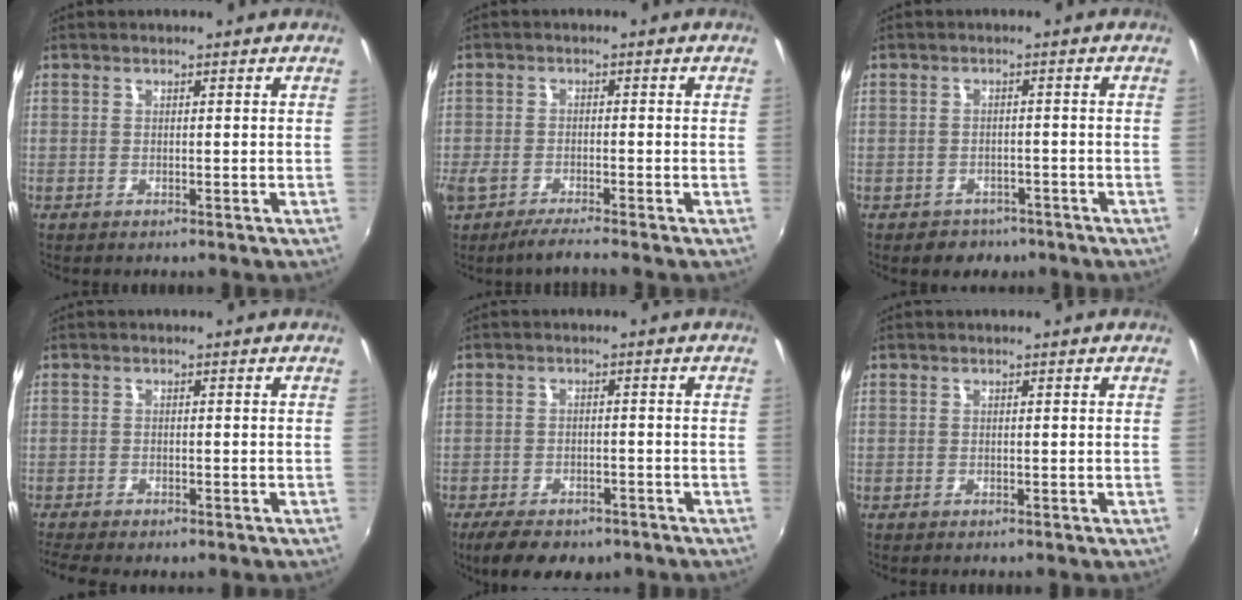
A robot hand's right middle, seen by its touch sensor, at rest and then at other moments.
{"total": 4.9, "force": [-4.1, 0.3, 2.7], "torque": [-0.070, -0.022, -0.082]}
{"total": 4.0, "force": [-2.9, 2.8, 0.7], "torque": [-0.019, 0.002, -0.037]}
{"total": 5.3, "force": [-4.2, 1.2, 2.9], "torque": [-0.073, -0.029, -0.072]}
{"total": 9.4, "force": [-7.0, 3.9, 4.9], "torque": [-0.111, -0.024, -0.106]}
{"total": 0.0}